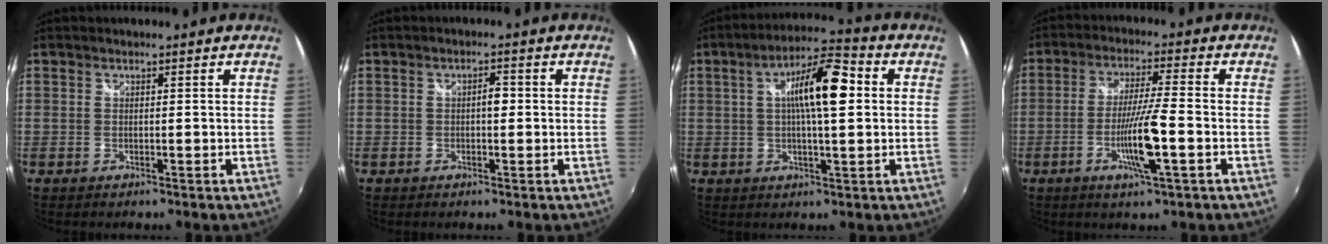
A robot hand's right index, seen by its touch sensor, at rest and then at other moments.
{"total": 1.9, "force": [-0.1, 0.9, 1.7], "torque": [-0.027, 0.007, -0.003]}
{"total": 11.5, "force": [1.8, 2.7, 11.0], "torque": [-0.186, 0.019, 0.024]}
{"total": 9.2, "force": [-3.2, -0.2, 8.6], "torque": [-0.162, -0.010, -0.060]}